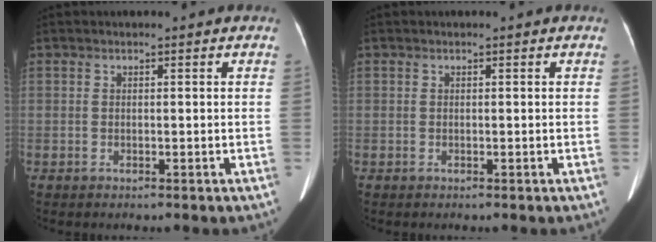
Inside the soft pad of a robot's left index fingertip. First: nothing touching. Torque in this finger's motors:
{"motor_torque": [0.00, 0.00, 0.01, 0.00]}